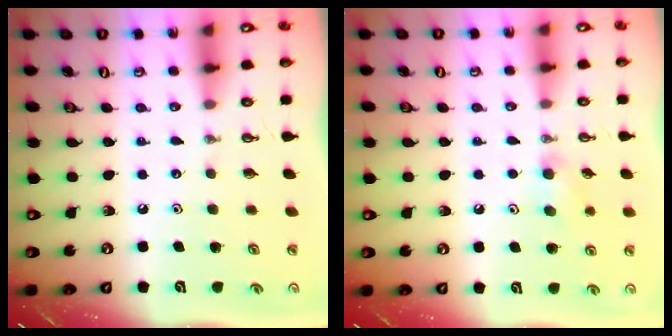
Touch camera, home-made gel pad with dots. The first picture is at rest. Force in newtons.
{"total": 7.3, "press": 6.9, "slide": 2.1}